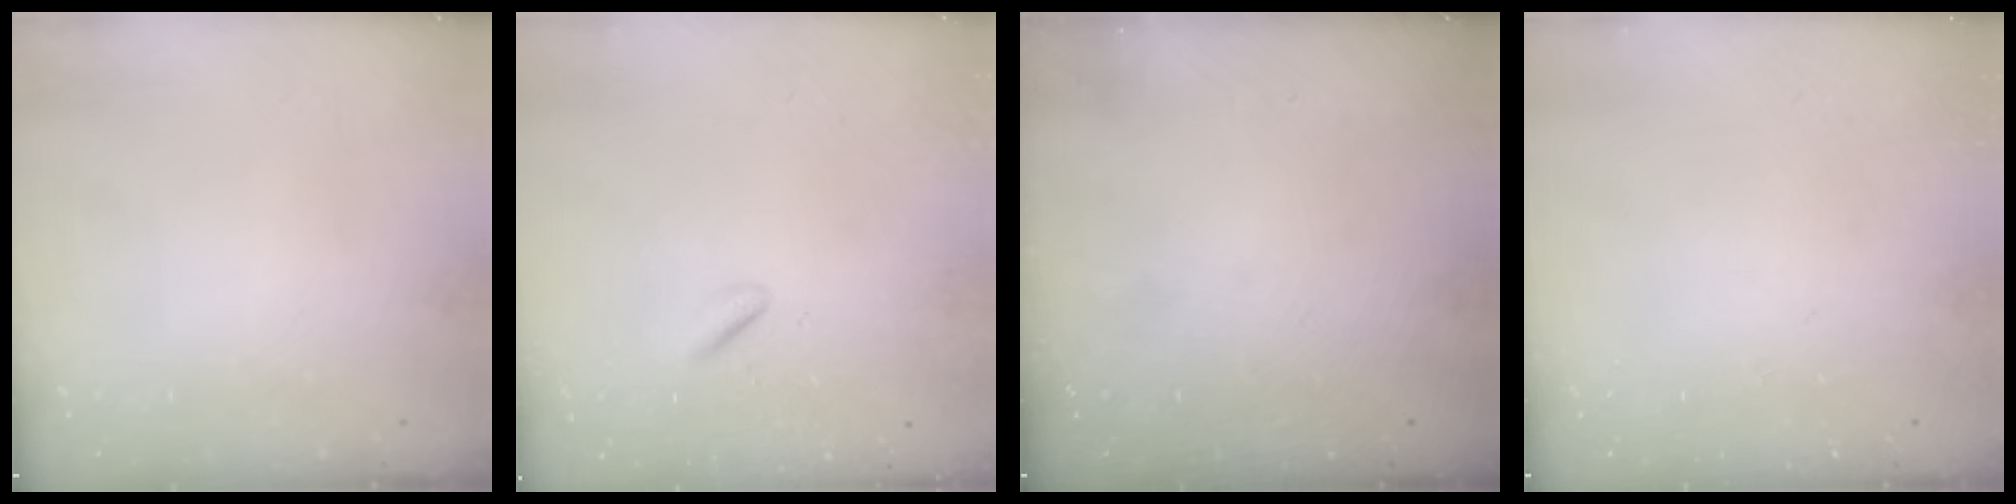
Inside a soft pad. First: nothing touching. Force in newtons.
{"total": 2.2, "press": 2.0, "slide": 0.9}
{"total": 0.0}
{"total": 0.0}